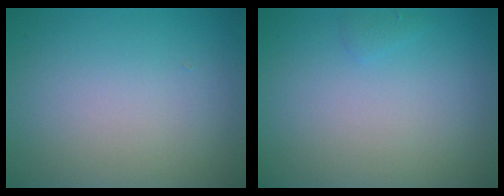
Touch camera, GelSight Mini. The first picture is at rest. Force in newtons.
{"total": 0.6, "press": 0.5, "slide": 0.0}